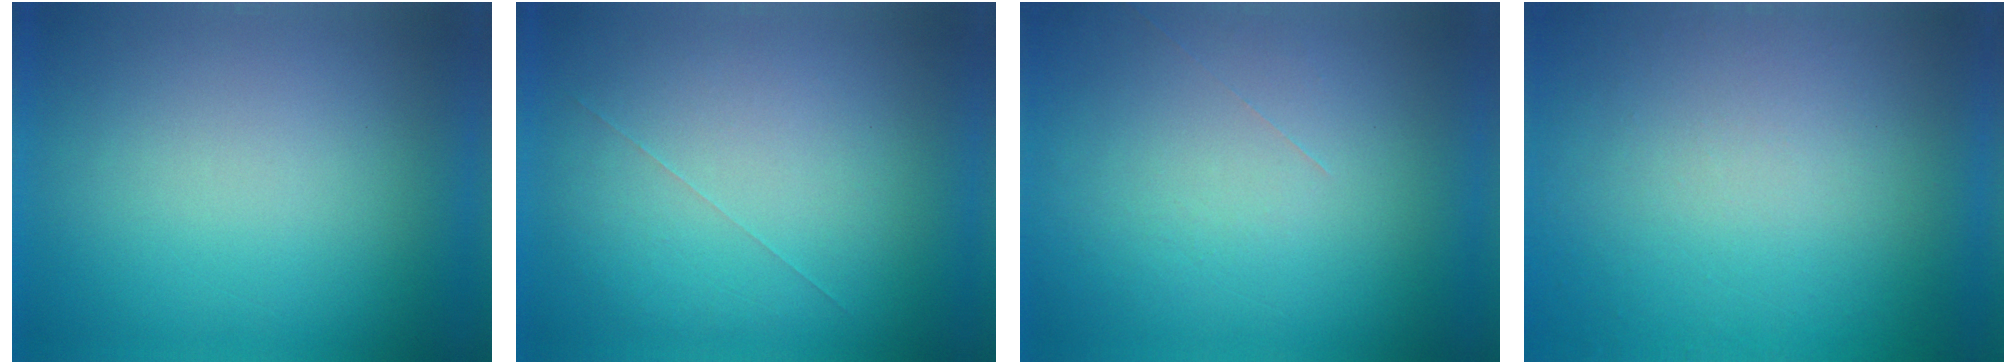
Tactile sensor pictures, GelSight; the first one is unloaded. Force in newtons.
{"total": 1.0}
{"total": 1.2}
{"total": 8.4}